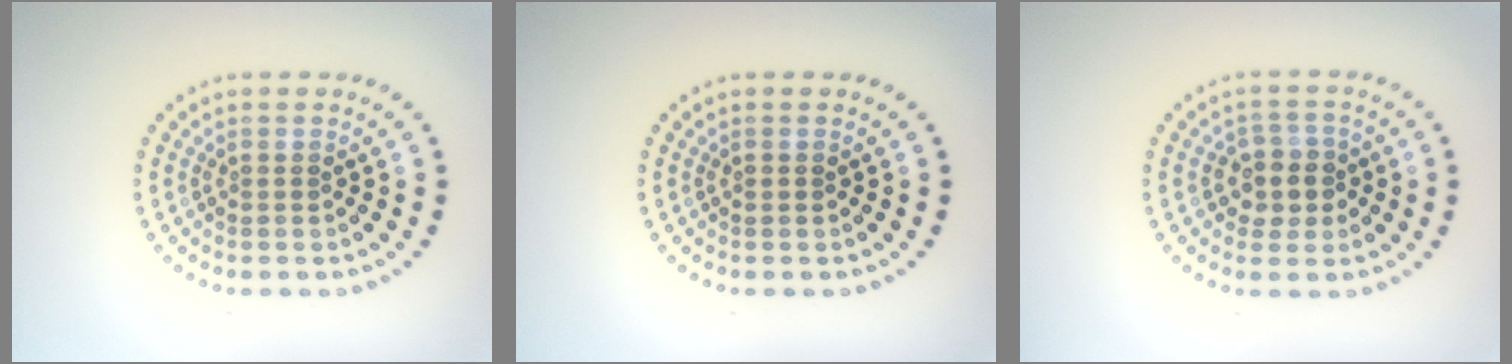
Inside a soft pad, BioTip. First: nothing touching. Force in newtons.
{"total": 0.5, "press": 0.4, "slide": 0.3}
{"total": 2.8, "press": 2.7, "slide": 0.8}